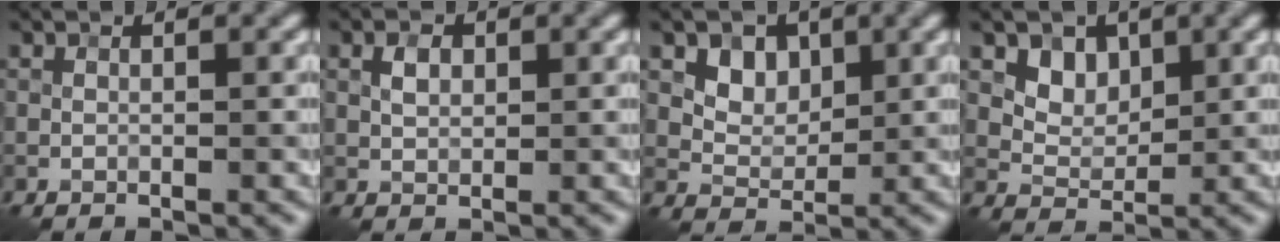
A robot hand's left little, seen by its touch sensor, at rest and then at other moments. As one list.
[{"total": 1.7, "force": [0.4, 1.1, 1.2], "torque": [-0.019, 0.003, 0.007]}, {"total": 3.0, "force": [1.2, 2.3, 1.5], "torque": [-0.027, -0.009, 0.026]}, {"total": 2.9, "force": [1.4, 2.1, 1.3], "torque": [-0.025, -0.014, 0.031]}]